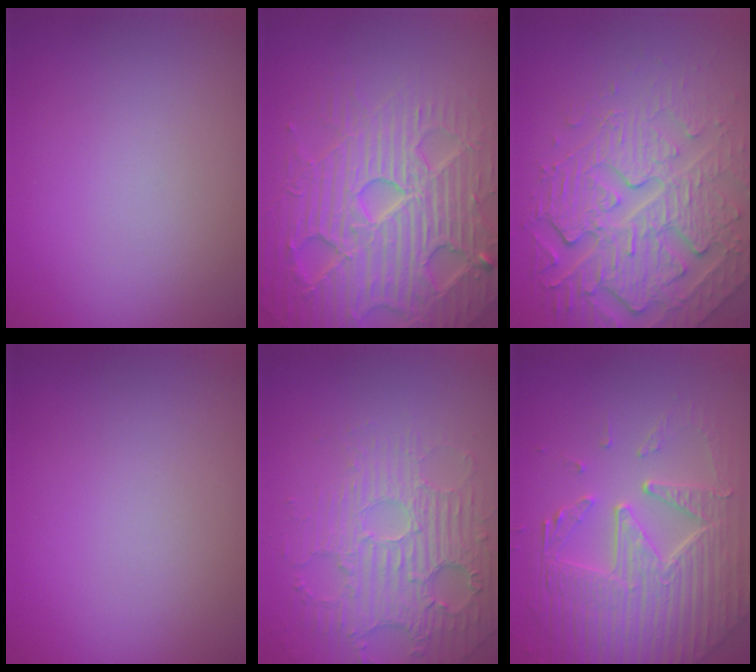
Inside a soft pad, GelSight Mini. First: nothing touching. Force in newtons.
{"total": 7.2, "press": 7.0, "slide": 1.4}
{"total": 8.0, "press": 5.6, "slide": 5.7}
{"total": 0.0}
{"total": 4.1, "press": 3.7, "slide": 1.8}
{"total": 7.9, "press": 5.6, "slide": 5.5}